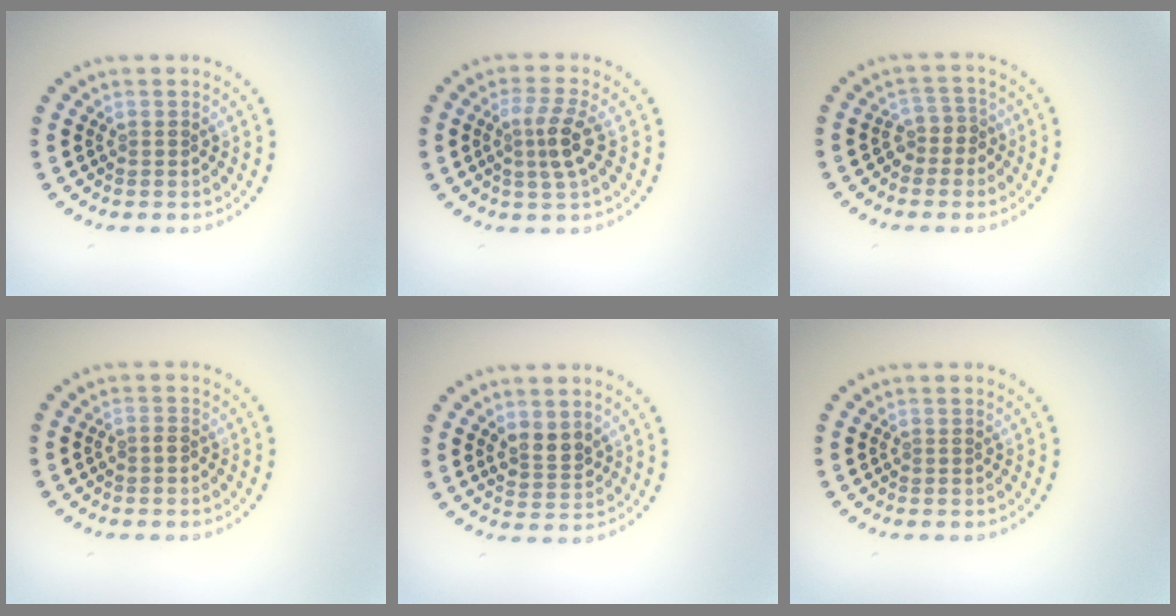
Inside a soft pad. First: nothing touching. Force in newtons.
{"total": 2.9, "press": 2.5, "slide": 1.4}
{"total": 1.9, "press": 1.5, "slide": 1.1}
{"total": 0.7, "press": 0.3, "slide": 0.6}
{"total": 2.5, "press": 2.3, "slide": 1.0}
{"total": 0.0}